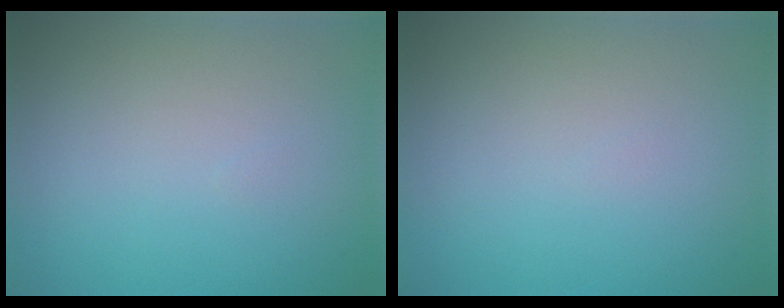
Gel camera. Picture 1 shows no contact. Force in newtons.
{"total": 0.0}